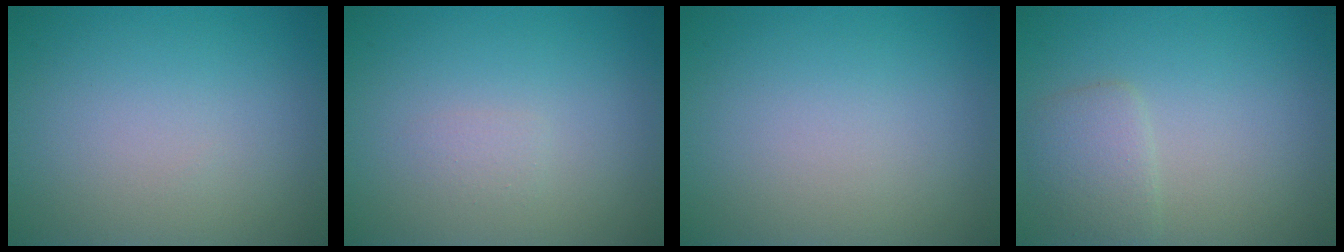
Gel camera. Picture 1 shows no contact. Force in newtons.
{"total": 0.7, "press": 0.7, "slide": 0.1}
{"total": 0.0}
{"total": 2.2, "press": 2.2, "slide": 0.1}